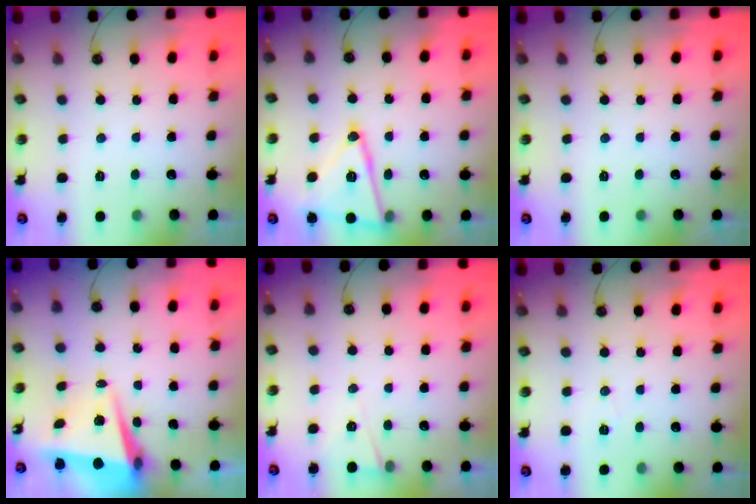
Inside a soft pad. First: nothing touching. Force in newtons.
{"total": 15.7, "press": 15.5, "slide": 2.5}
{"total": 0.0}
{"total": 6.9, "press": 6.7, "slide": 1.6}
{"total": 5.2, "press": 3.1, "slide": 4.2}
{"total": 6.3, "press": 4.4, "slide": 4.5}